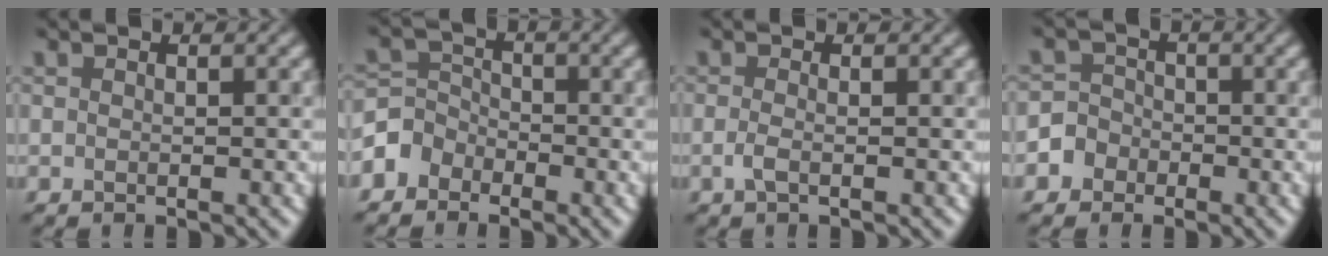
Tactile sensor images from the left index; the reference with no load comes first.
{"total": 2.9, "force": [-1.9, 2.2, 0.2], "torque": [-0.008, 0.012, -0.049]}
{"total": 1.1, "force": [-0.4, 0.3, 1.0], "torque": [-0.023, -0.001, -0.011]}
{"total": 3.2, "force": [-1.6, 2.7, 0.2], "torque": [0.022, 0.005, -0.039]}